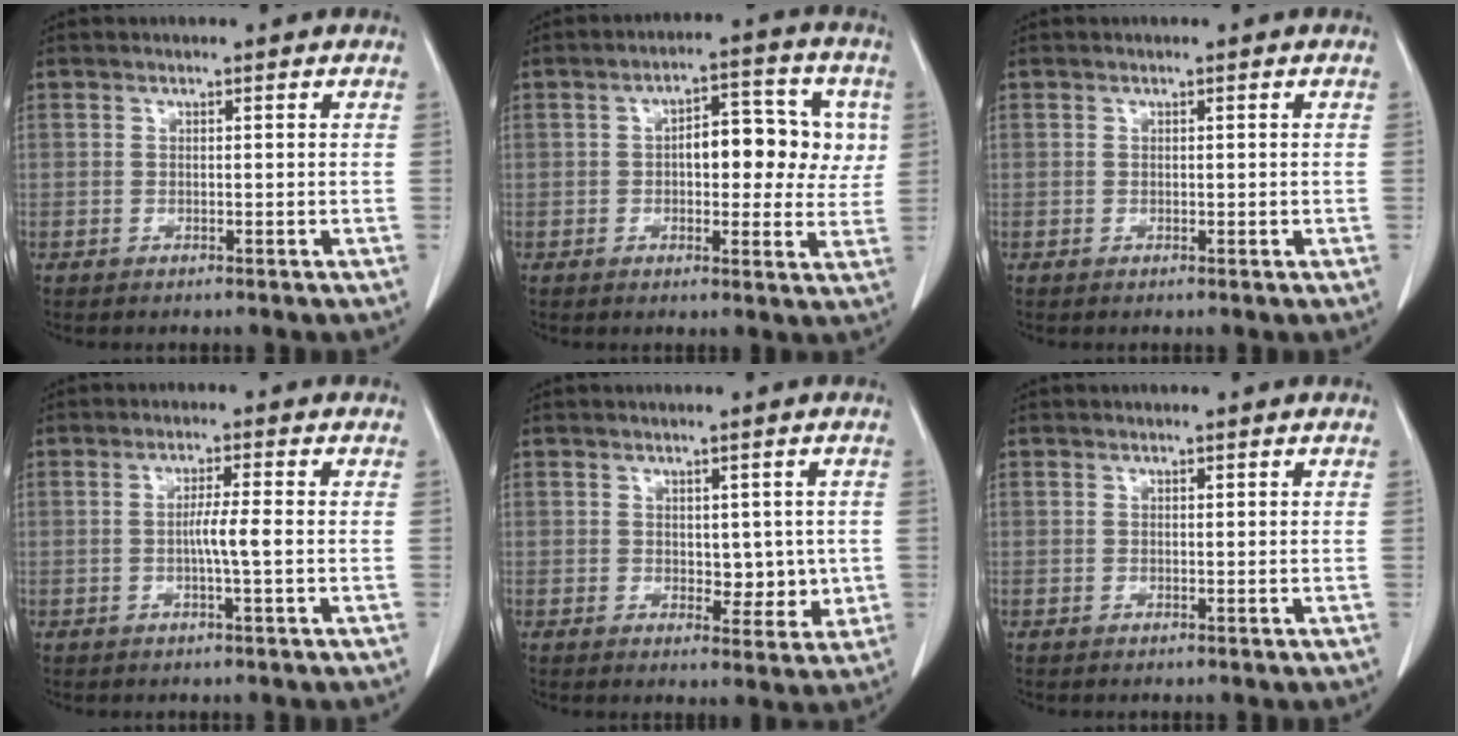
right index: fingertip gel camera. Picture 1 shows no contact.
{"total": 10.1, "force": [1.3, 4.7, 8.9], "torque": [-0.108, 0.035, 0.019]}
{"total": 0.6, "force": [0.0, 0.4, 0.4], "torque": [-0.007, 0.000, 0.002]}
{"total": 3.4, "force": [-0.5, -0.4, 3.4], "torque": [-0.059, -0.001, -0.009]}
{"total": 4.7, "force": [0.1, 2.8, 3.7], "torque": [-0.036, -0.005, 0.010]}
{"total": 0.0}